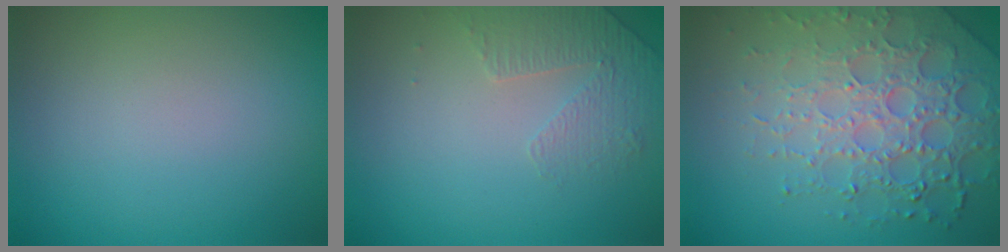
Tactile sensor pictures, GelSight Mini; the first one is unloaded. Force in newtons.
{"total": 1.6, "press": 1.2, "slide": 1.1}
{"total": 7.3, "press": 5.2, "slide": 5.2}